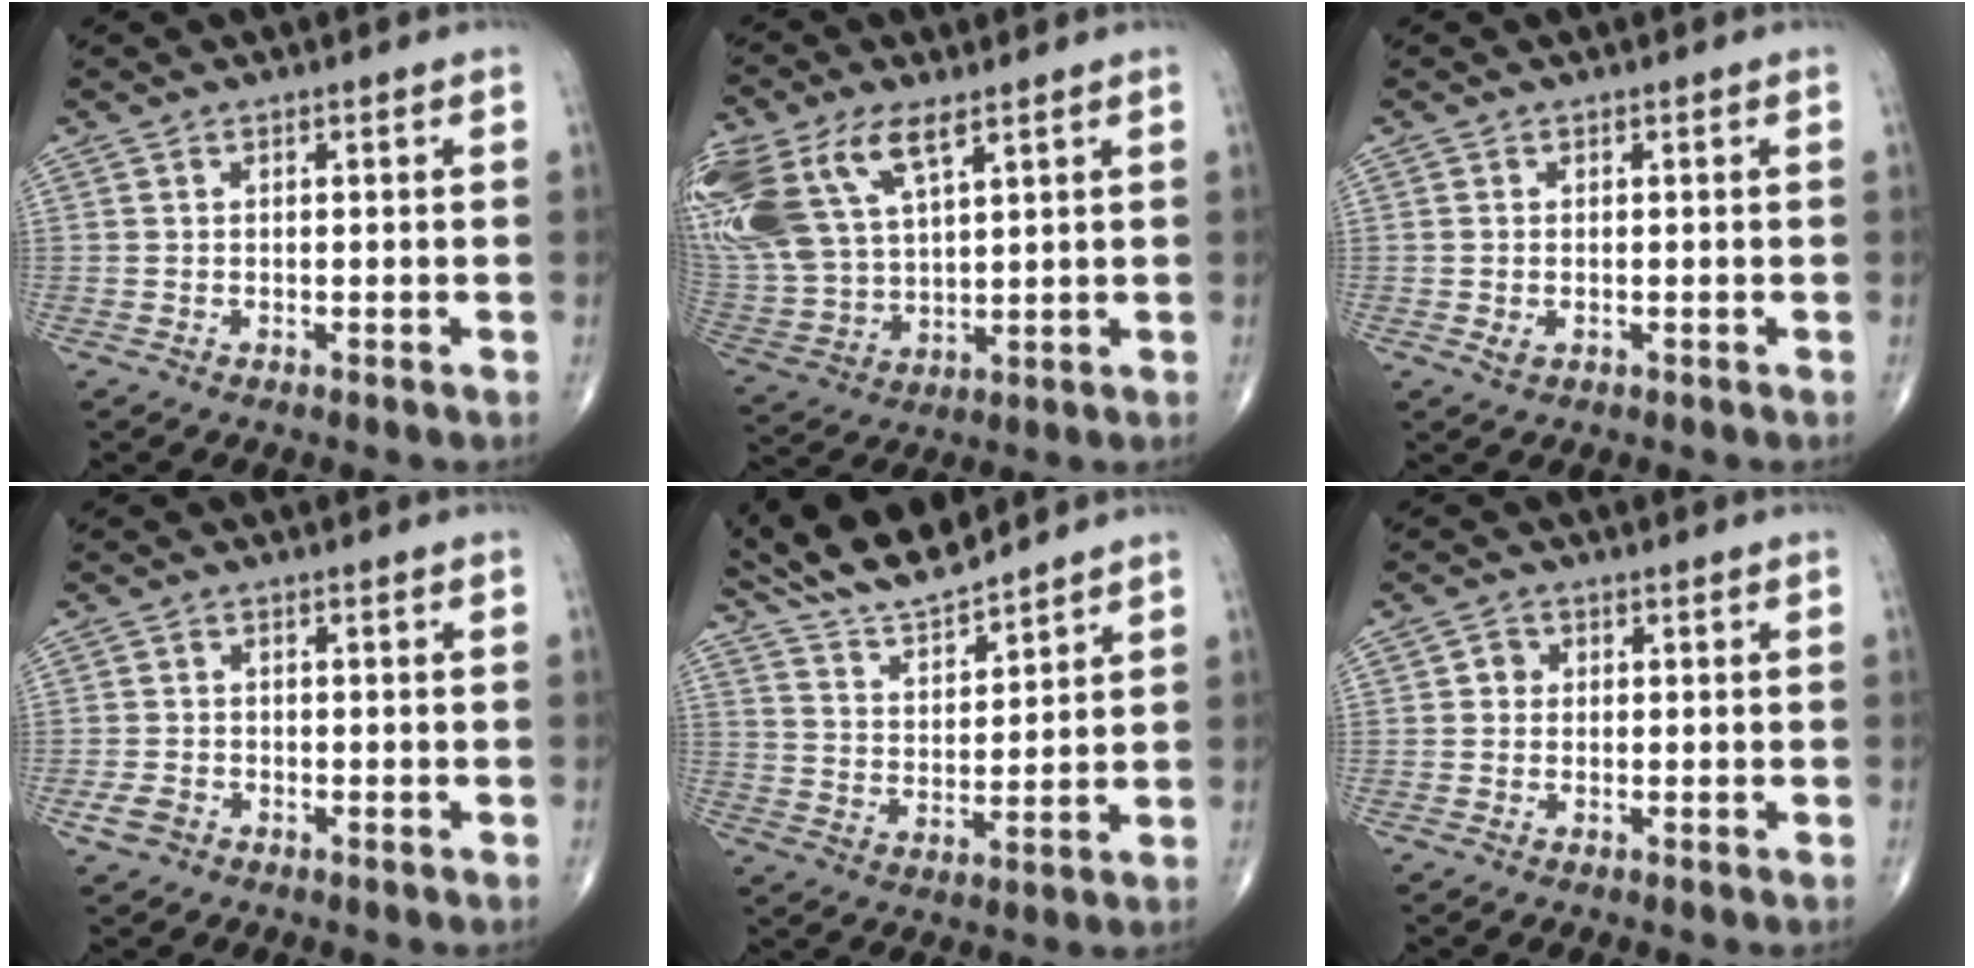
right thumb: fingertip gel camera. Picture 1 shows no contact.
{"total": 21.3, "force": [10.1, 11.1, 15.2], "torque": [-0.363, 0.000, 0.202]}
{"total": 1.4, "force": [-0.2, 0.9, 1.1], "torque": [-0.021, 0.001, 0.000]}
{"total": 2.8, "force": [-1.4, 2.0, 1.4], "torque": [-0.028, 0.007, -0.024]}
{"total": 11.6, "force": [10.6, 2.0, 4.2], "torque": [-0.064, -0.051, 0.201]}
{"total": 1.8, "force": [0.0, 1.7, 0.7], "torque": [0.001, 0.005, -0.005]}